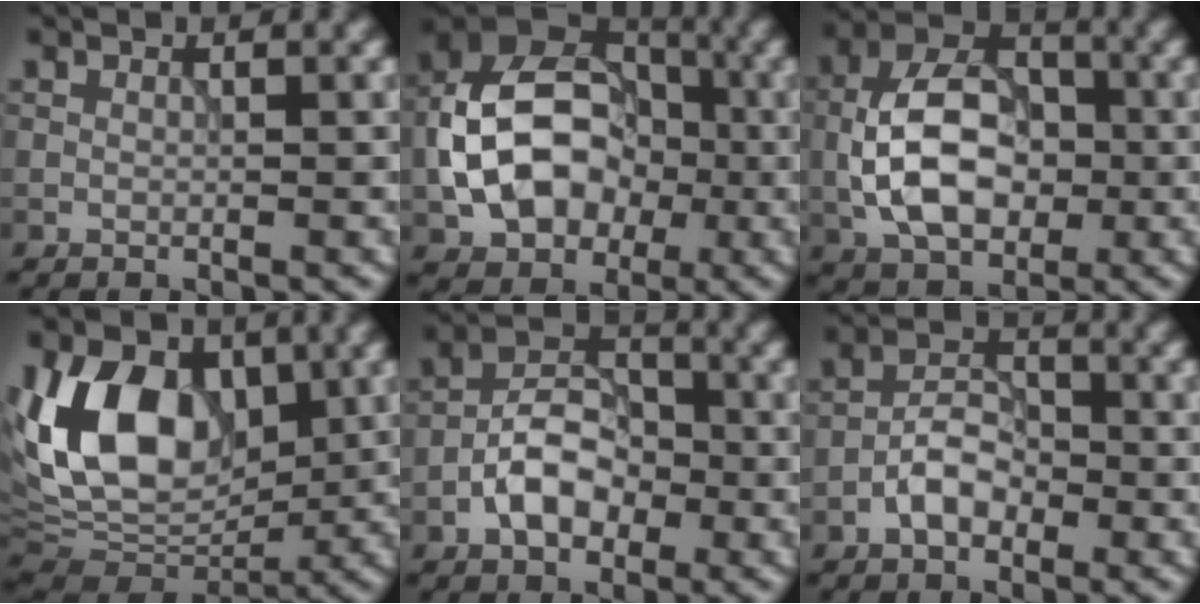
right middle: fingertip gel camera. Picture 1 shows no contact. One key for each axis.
{"total": 12.0, "fx": -1.9, "fy": 8.6, "fz": 8.1, "tx": -0.145, "ty": 0.006, "tz": -0.039}
{"total": 8.7, "fx": -1.5, "fy": 5.5, "fz": 6.6, "tx": -0.118, "ty": 0.021, "tz": -0.034}
{"total": 12.8, "fx": 2.4, "fy": 8.2, "fz": 9.5, "tx": -0.179, "ty": 0.010, "tz": 0.025}
{"total": 5.1, "fx": -2.0, "fy": 3.2, "fz": 3.5, "tx": -0.055, "ty": 0.013, "tz": -0.041}
{"total": 3.6, "fx": -1.7, "fy": 2.1, "fz": 2.4, "tx": -0.037, "ty": 0.013, "tz": -0.035}